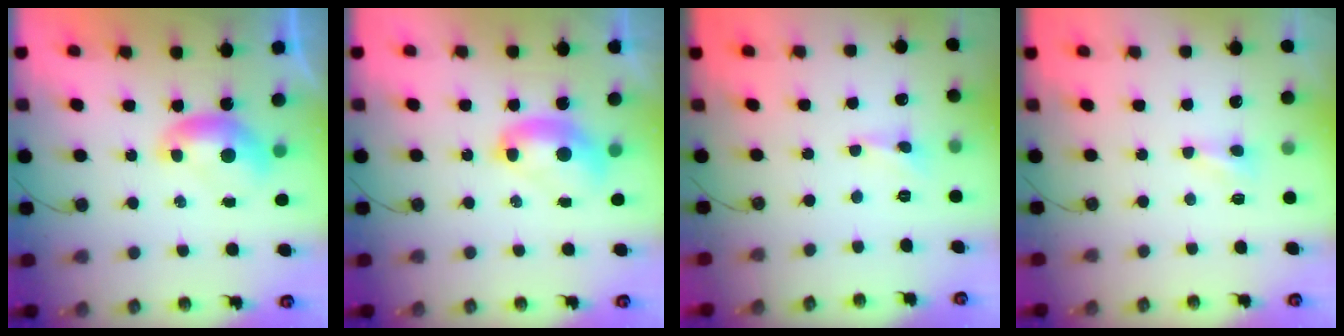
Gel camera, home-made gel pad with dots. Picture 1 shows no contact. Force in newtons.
{"total": 2.7, "press": 2.7, "slide": 0.1}
{"total": 0.0}
{"total": 1.0, "press": 0.9, "slide": 0.3}